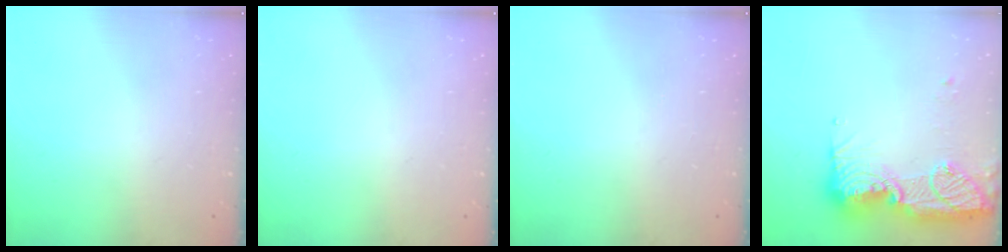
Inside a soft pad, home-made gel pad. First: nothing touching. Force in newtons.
{"total": 0.0}
{"total": 0.0}
{"total": 21.5, "press": 20.4, "slide": 6.7}